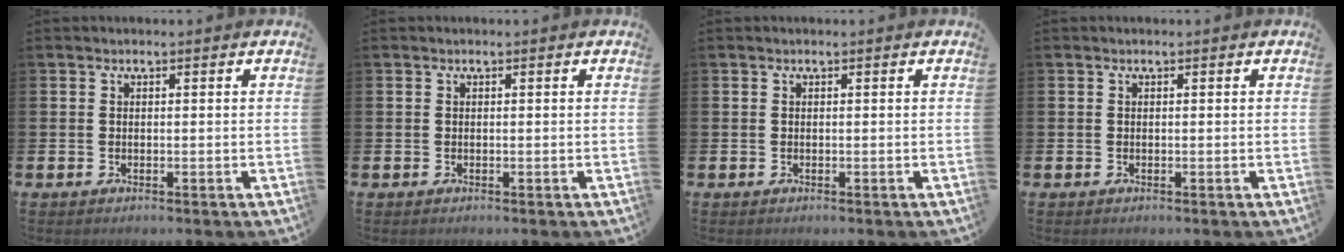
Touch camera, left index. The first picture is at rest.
{"total": 0.0}
{"total": 0.0}
{"total": 0.0}